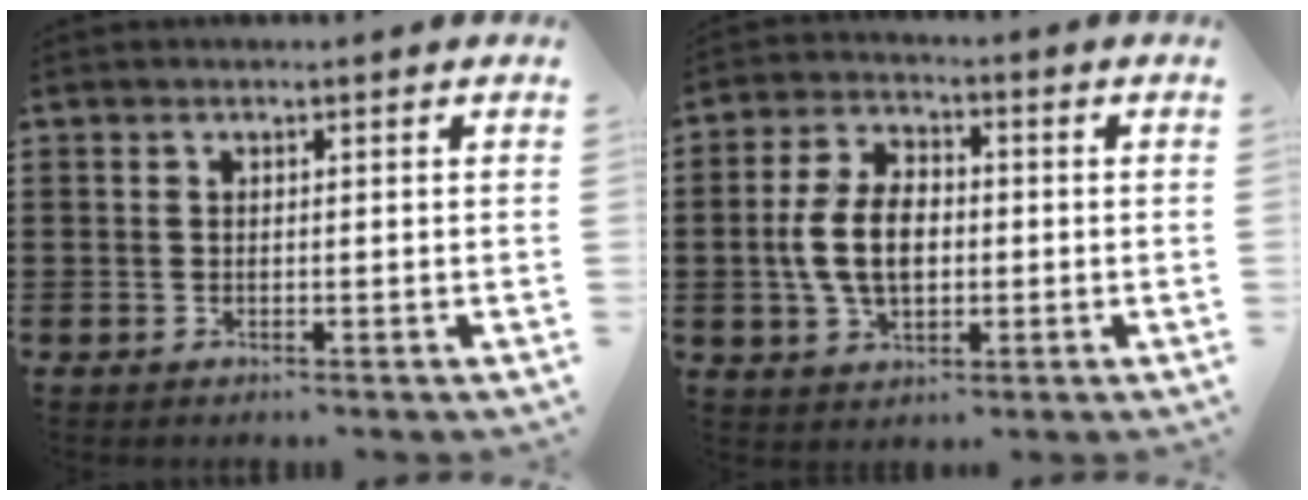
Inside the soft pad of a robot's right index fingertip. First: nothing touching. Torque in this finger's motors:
{"motor_torque": [2.14, 0.00, 0.64, 0.21]}